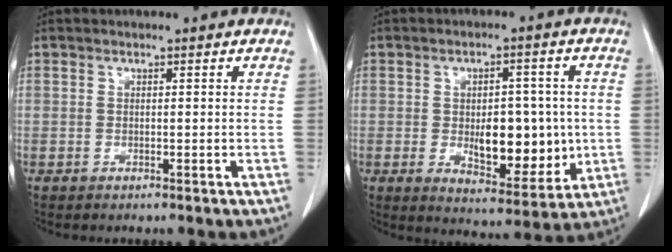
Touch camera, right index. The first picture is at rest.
{"total": 10.8, "force": [-0.7, 5.3, 9.4], "torque": [-0.126, 0.002, 0.003]}